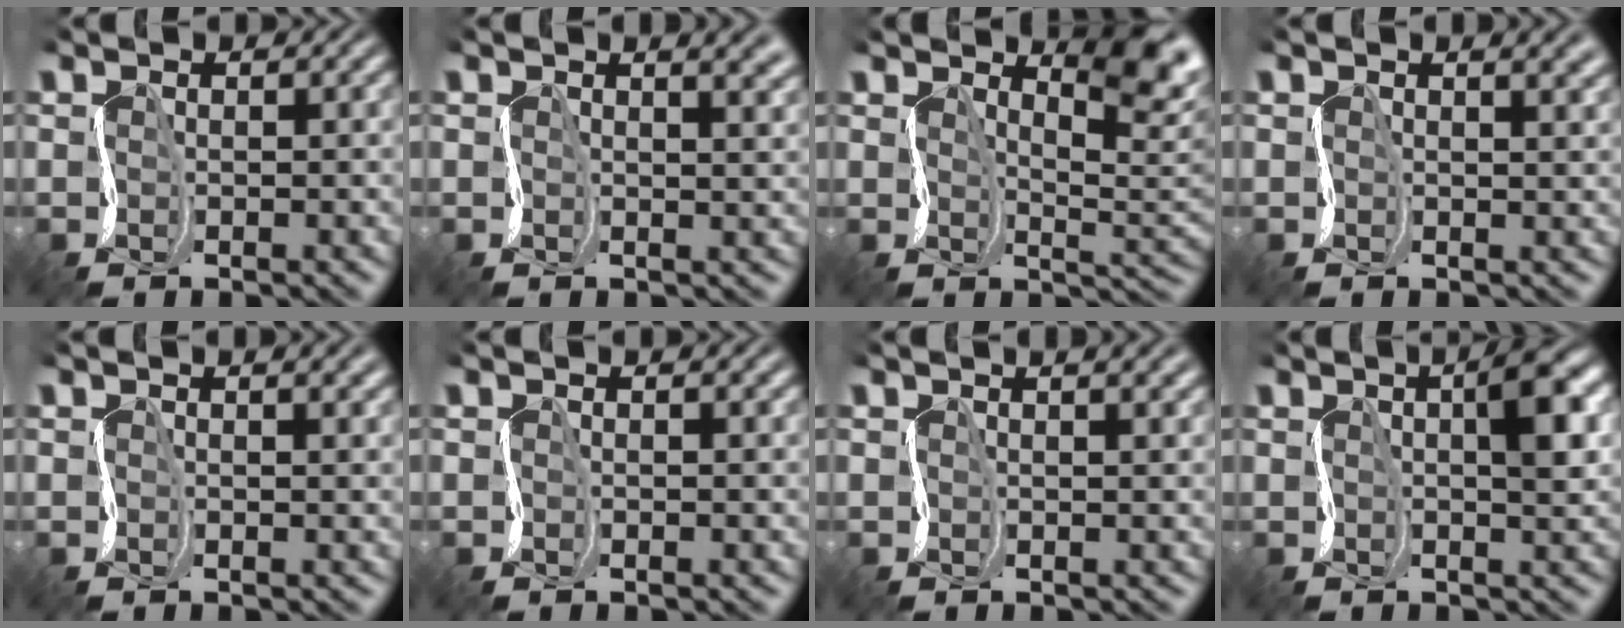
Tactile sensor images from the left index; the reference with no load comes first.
{"total": 4.4, "force": [2.4, 1.8, 3.2], "torque": [-0.022, 0.021, 0.010]}
{"total": 7.8, "force": [4.4, 2.5, 6.0], "torque": [-0.082, 0.008, 0.067]}
{"total": 3.2, "force": [1.8, 1.3, 2.4], "torque": [-0.015, 0.012, 0.012]}
{"total": 2.2, "force": [1.2, 0.7, 1.7], "torque": [-0.013, 0.004, 0.011]}
{"total": 0.7, "force": [0.3, 0.1, 0.6], "torque": [-0.009, 0.006, 0.003]}
{"total": 3.8, "force": [2.2, 1.6, 2.6], "torque": [-0.015, 0.018, 0.001]}
{"total": 4.1, "force": [1.0, 1.0, 3.9], "torque": [-0.058, 0.013, 0.012]}